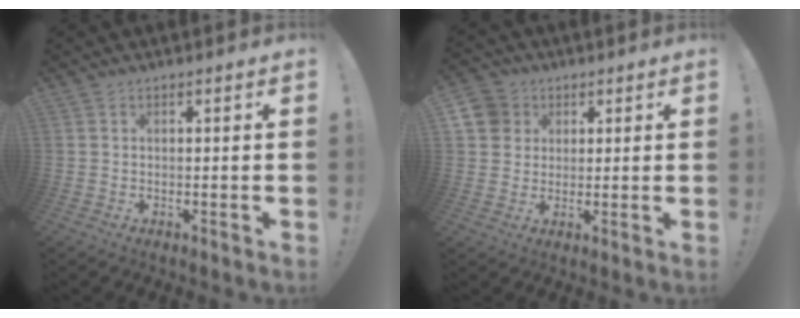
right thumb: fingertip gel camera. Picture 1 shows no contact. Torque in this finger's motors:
{"motor_torque": [0.18, 0.04, 0.09, -0.03, -0.01]}